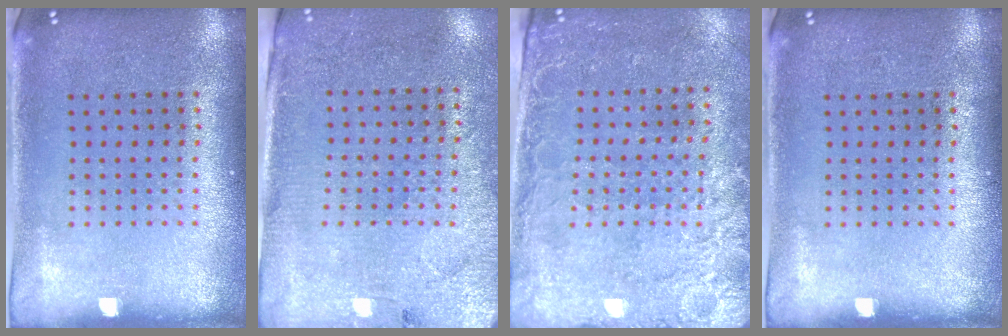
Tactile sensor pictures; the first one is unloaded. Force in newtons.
{"total": 2.8, "press": 2.6, "slide": 1.2}
{"total": 2.6, "press": 2.4, "slide": 1.1}
{"total": 0.0}